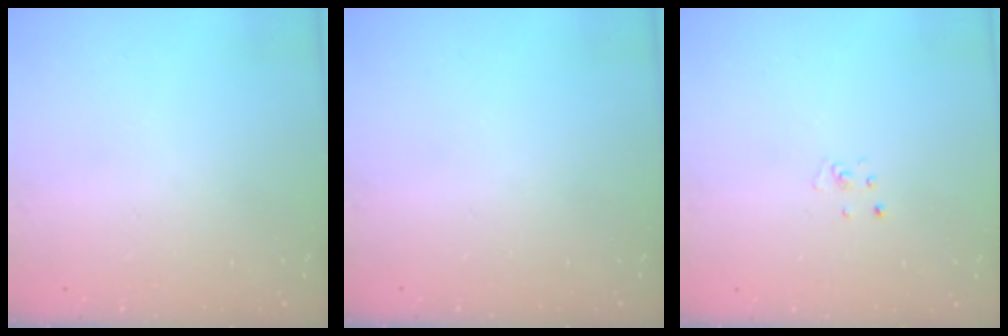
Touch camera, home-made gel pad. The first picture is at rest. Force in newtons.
{"total": 0.0}
{"total": 2.6, "press": 2.6, "slide": 0.3}